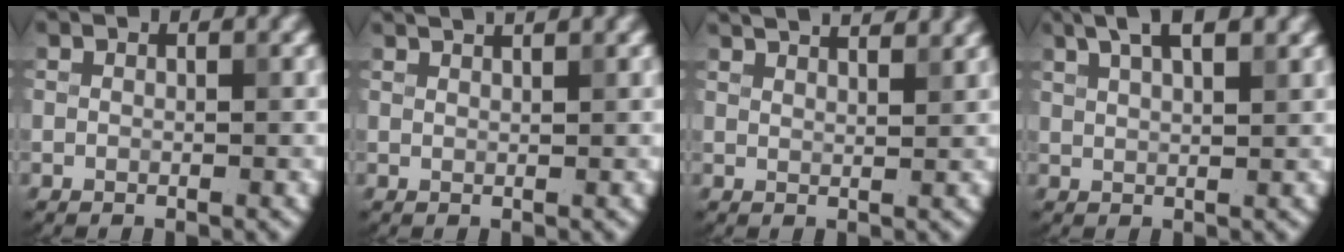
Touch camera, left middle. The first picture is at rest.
{"total": 1.9, "force": [1.8, -0.2, 0.4], "torque": [-0.010, 0.008, 0.031]}
{"total": 4.3, "force": [3.9, 0.6, 1.7], "torque": [-0.023, 0.019, 0.047]}
{"total": 5.2, "force": [3.4, 1.6, 3.6], "torque": [-0.060, 0.022, 0.049]}